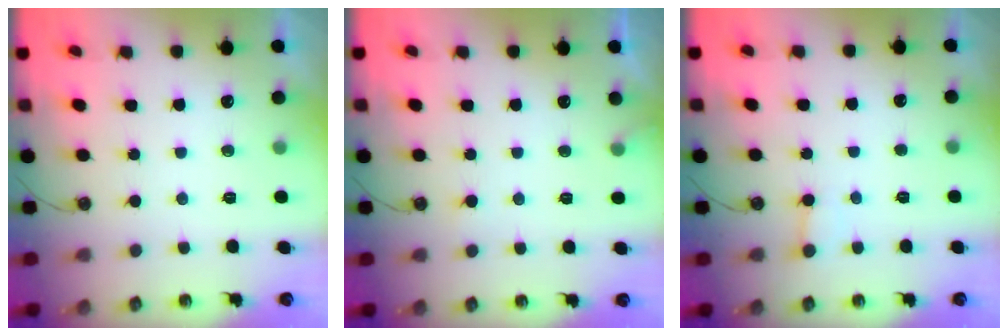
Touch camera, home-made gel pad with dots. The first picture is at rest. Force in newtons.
{"total": 5.2, "press": 5.1, "slide": 0.4}
{"total": 2.8, "press": 2.8, "slide": 0.4}